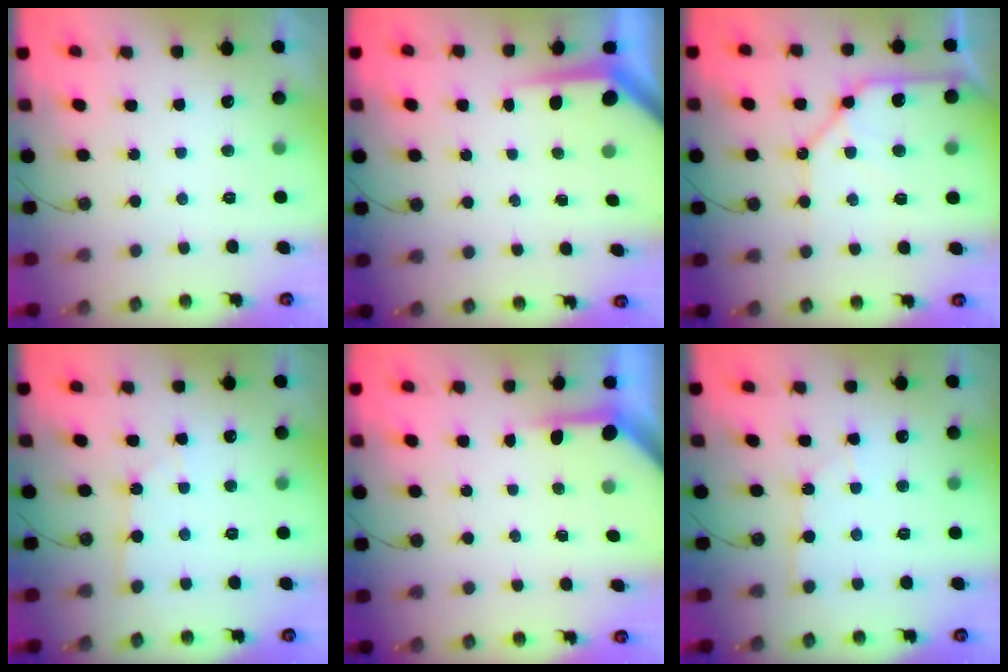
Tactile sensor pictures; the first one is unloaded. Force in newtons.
{"total": 5.2, "press": 5.2, "slide": 0.3}
{"total": 12.8, "press": 12.8, "slide": 1.5}
{"total": 4.7, "press": 4.7, "slide": 0.6}
{"total": 3.8, "press": 3.8, "slide": 0.4}
{"total": 5.9, "press": 5.8, "slide": 0.9}